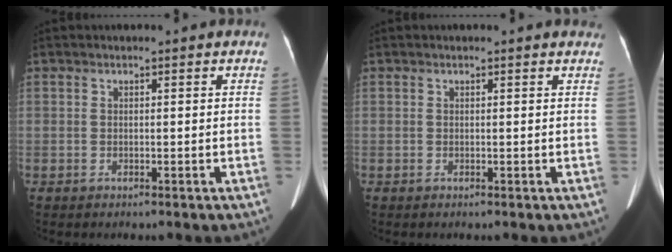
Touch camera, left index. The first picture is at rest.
{"total": 1.4, "force": [1.3, 0.2, 0.3], "torque": [-0.012, -0.002, 0.001]}